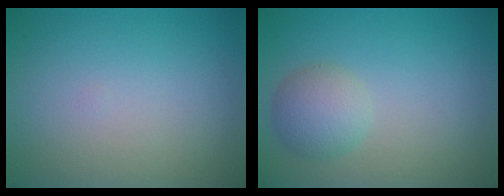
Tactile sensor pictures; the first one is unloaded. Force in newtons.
{"total": 2.9, "press": 2.9, "slide": 0.0}